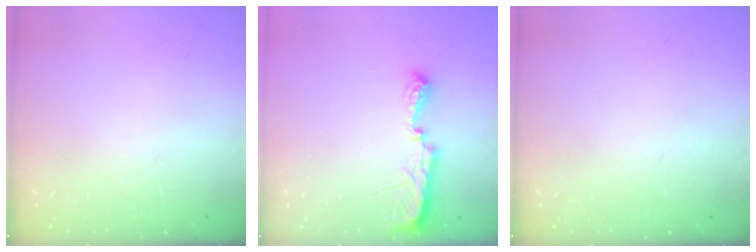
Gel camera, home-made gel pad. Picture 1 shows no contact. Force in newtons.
{"total": 7.7, "press": 7.7, "slide": 0.7}
{"total": 1.1, "press": 0.9, "slide": 0.6}